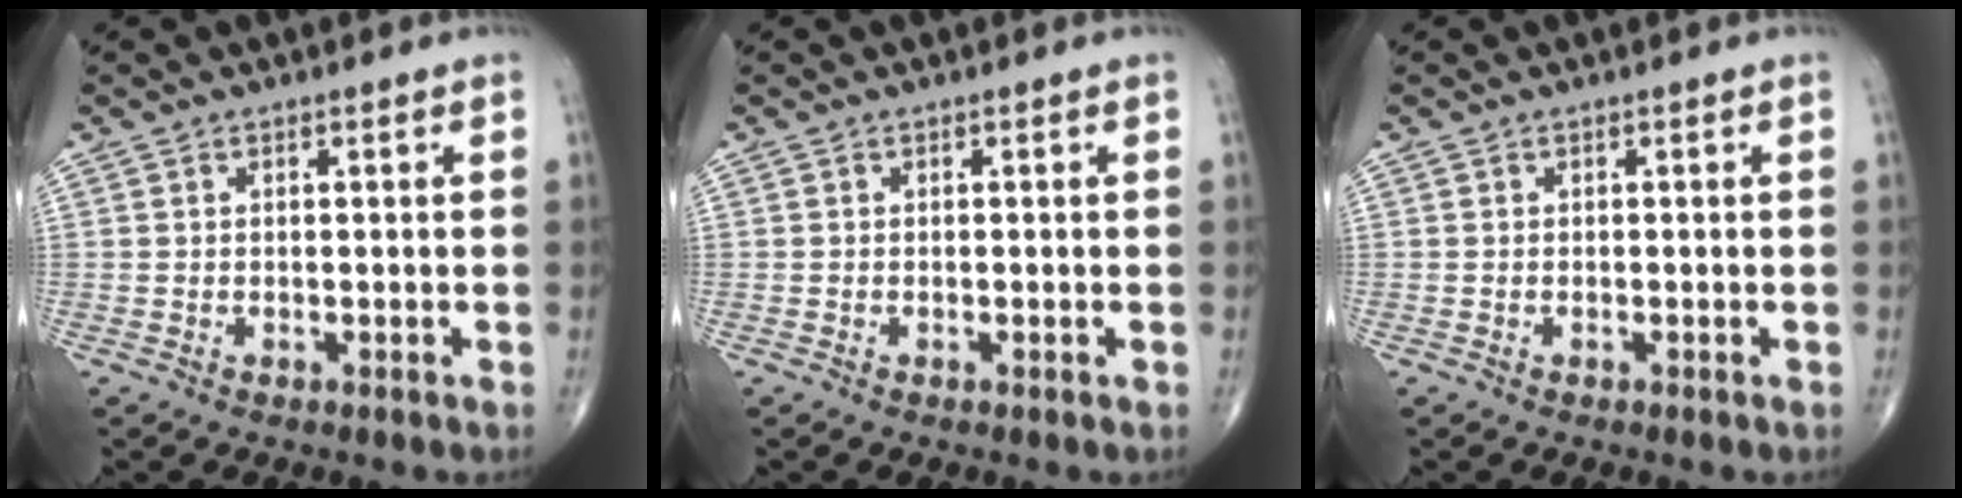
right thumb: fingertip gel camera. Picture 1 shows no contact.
{"total": 0.0}
{"total": 0.0}